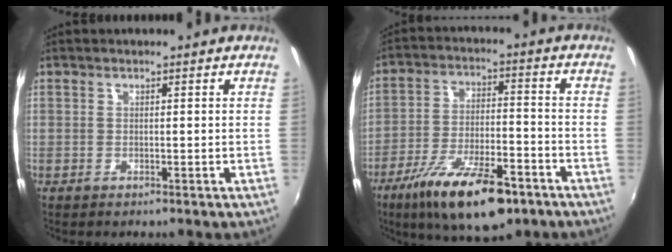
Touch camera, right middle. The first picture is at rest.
{"total": 16.9, "force": [-10.8, 5.5, 11.8], "torque": [-0.224, -0.030, -0.179]}